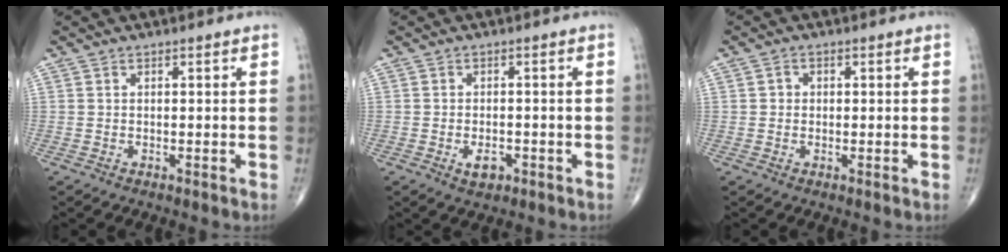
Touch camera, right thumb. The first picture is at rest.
{"total": 2.9, "force": [-1.2, 1.7, 2.1], "torque": [-0.029, 0.002, -0.016]}
{"total": 1.4, "force": [0.1, 1.3, 0.6], "torque": [-0.004, 0.004, 0.001]}